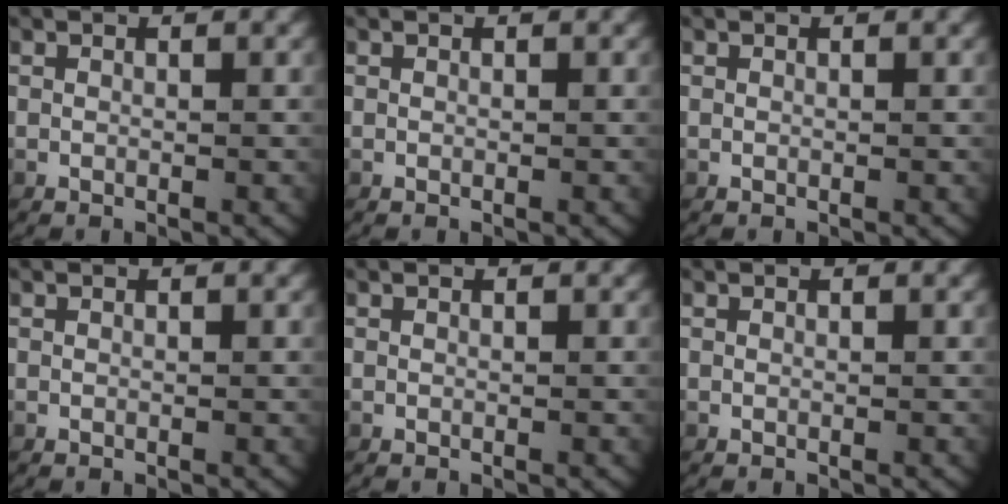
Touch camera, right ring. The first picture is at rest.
{"total": 0.0}
{"total": 0.0}
{"total": 0.0}
{"total": 0.0}
{"total": 0.0}